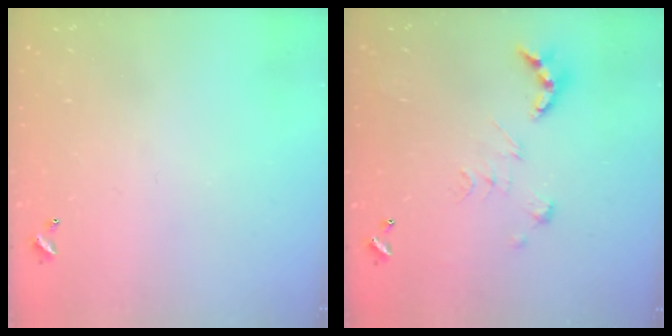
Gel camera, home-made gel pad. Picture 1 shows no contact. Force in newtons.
{"total": 2.7, "press": 2.2, "slide": 1.5}